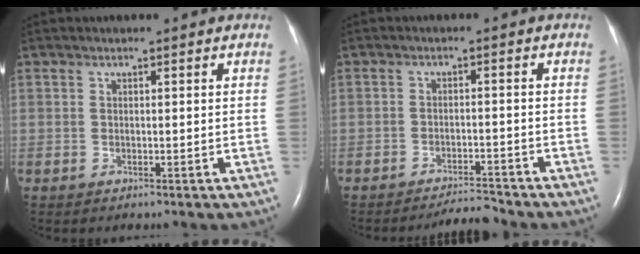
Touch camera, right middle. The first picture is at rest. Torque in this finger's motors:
{"motor_torque": [0.01, -0.02, -0.01, 0.00]}